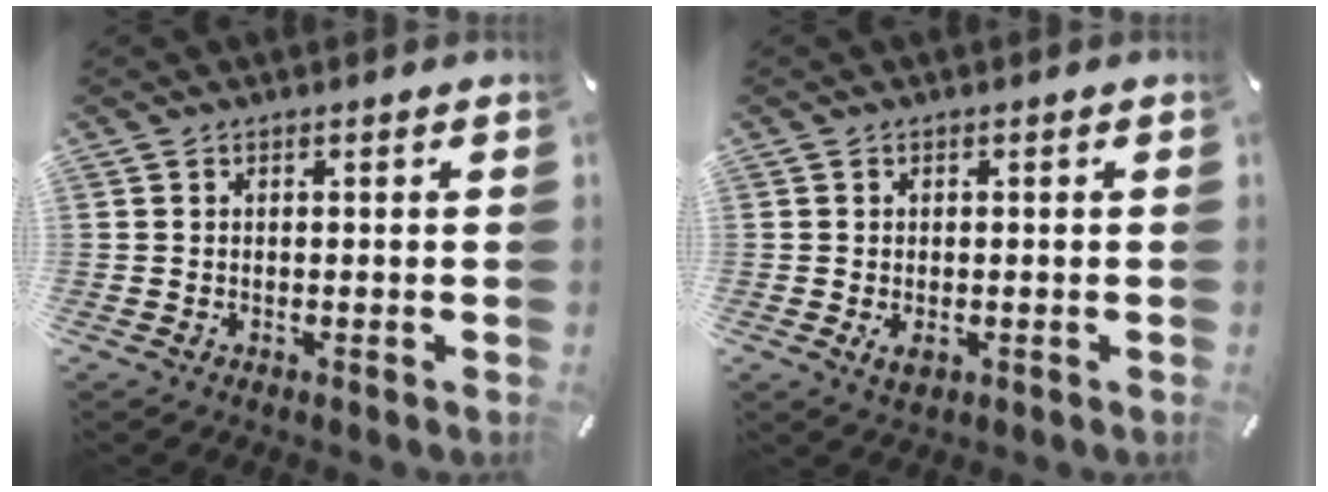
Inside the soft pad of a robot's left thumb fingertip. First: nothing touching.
{"total": 2.2, "force": [-0.5, 1.4, 1.7], "torque": [-0.028, -0.005, -0.011]}